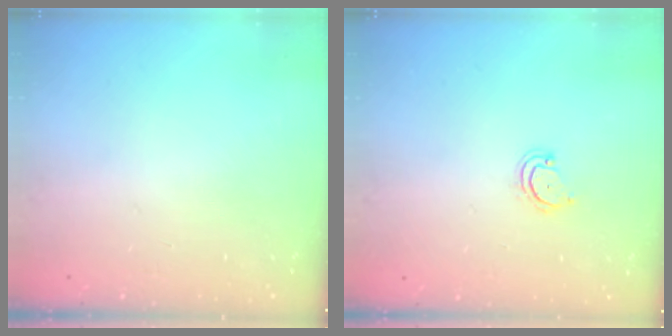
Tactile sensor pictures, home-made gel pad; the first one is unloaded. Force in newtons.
{"total": 3.4, "press": 3.4, "slide": 0.2}